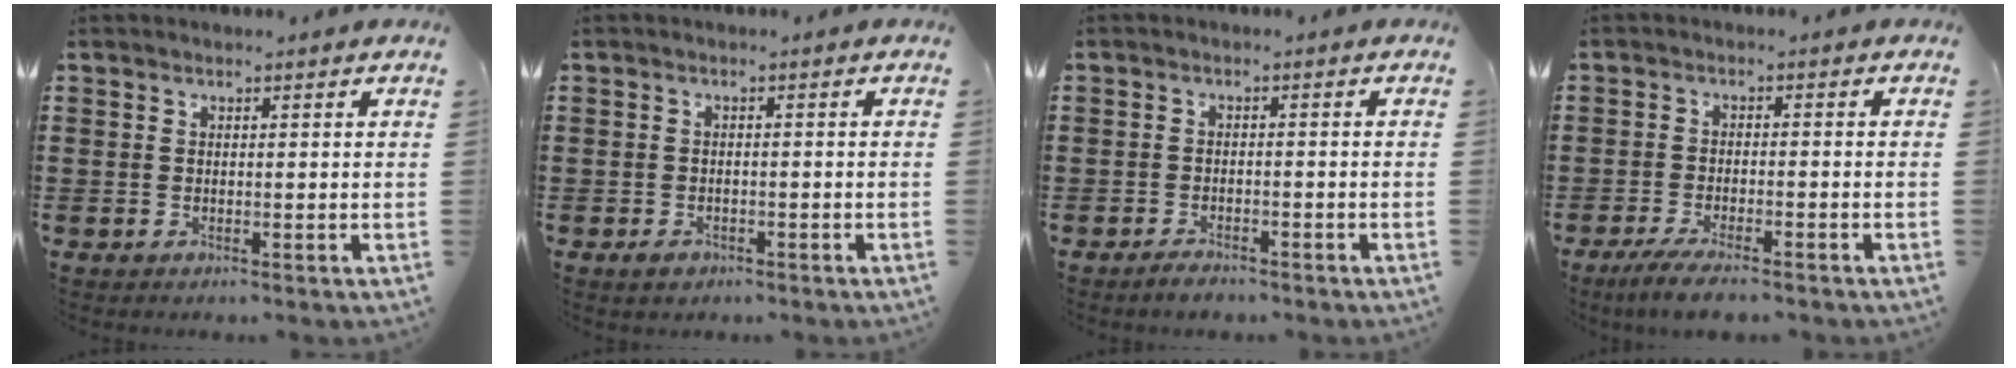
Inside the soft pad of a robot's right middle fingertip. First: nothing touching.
{"total": 1.2, "force": [-0.9, 0.8, 0.4], "torque": [-0.011, -0.002, -0.019]}
{"total": 1.7, "force": [-1.6, 0.3, 0.3], "torque": [-0.010, -0.001, -0.032]}
{"total": 3.6, "force": [-3.2, 0.2, 1.8], "torque": [-0.044, -0.008, -0.064]}